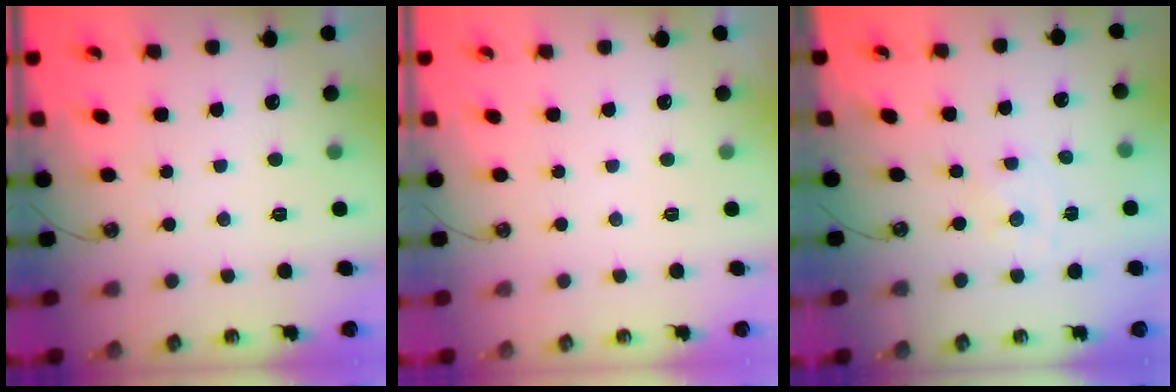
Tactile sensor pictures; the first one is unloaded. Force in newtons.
{"total": 0.0}
{"total": 0.0}